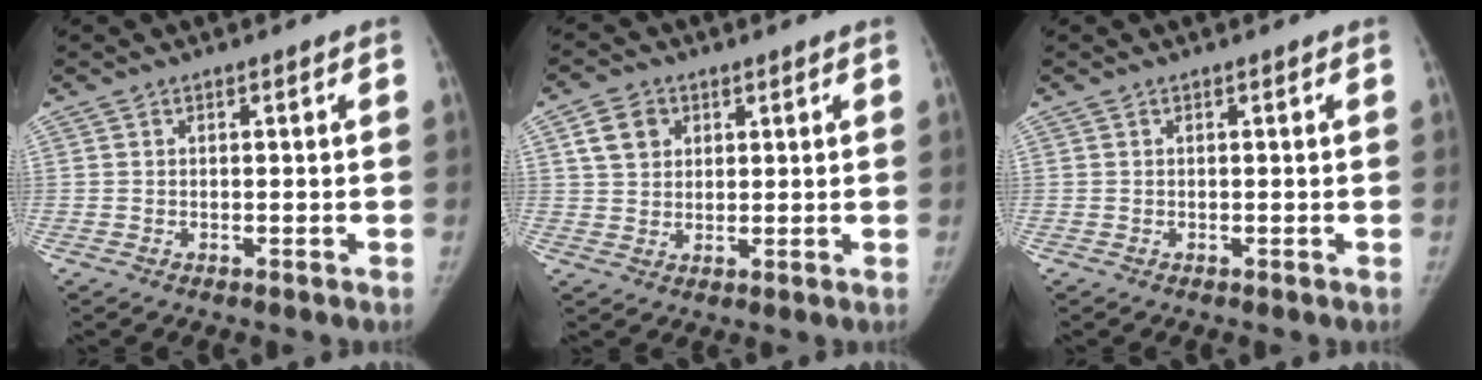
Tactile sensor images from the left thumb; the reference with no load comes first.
{"total": 5.9, "force": [2.2, 4.7, 2.7], "torque": [-0.027, -0.002, 0.041]}
{"total": 0.0}